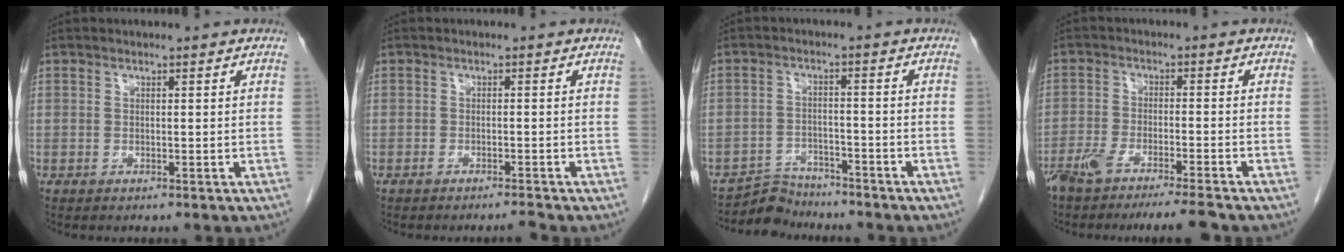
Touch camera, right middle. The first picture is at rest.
{"total": 1.2, "force": [-1.1, -0.2, 0.4], "torque": [-0.007, -0.002, -0.018]}
{"total": 4.9, "force": [-4.6, 1.3, -1.1], "torque": [0.018, 0.003, -0.082]}
{"total": 9.5, "force": [-8.0, -0.2, 5.1], "torque": [-0.075, -0.013, -0.129]}